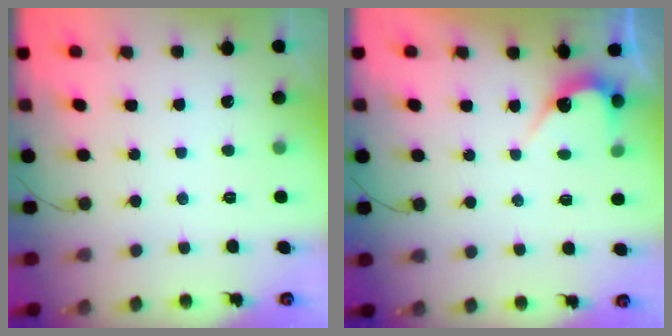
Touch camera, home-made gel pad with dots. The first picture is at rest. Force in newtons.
{"total": 3.7, "press": 3.7, "slide": 0.2}